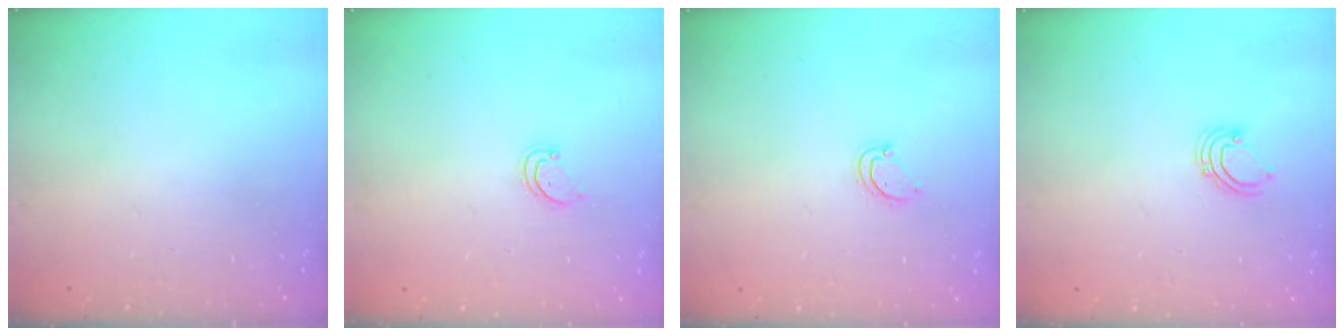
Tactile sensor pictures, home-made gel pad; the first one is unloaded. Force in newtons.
{"total": 1.9, "press": 1.9, "slide": 0.2}
{"total": 3.0, "press": 3.0, "slide": 0.2}
{"total": 3.8, "press": 3.8, "slide": 0.3}